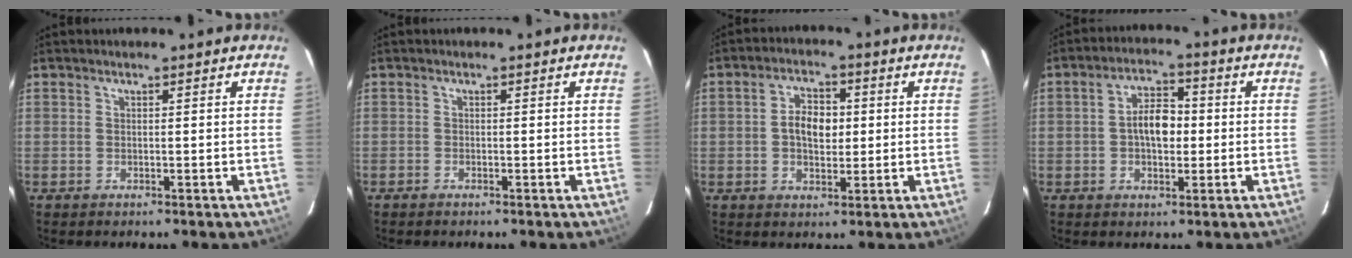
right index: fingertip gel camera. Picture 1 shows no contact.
{"total": 0.6, "force": [-0.5, 0.2, 0.0], "torque": [-0.002, 0.001, -0.011]}
{"total": 6.2, "force": [0.3, 3.9, 4.8], "torque": [-0.084, 0.013, 0.007]}
{"total": 6.7, "force": [-0.2, 3.8, 5.5], "torque": [-0.096, 0.018, -0.001]}